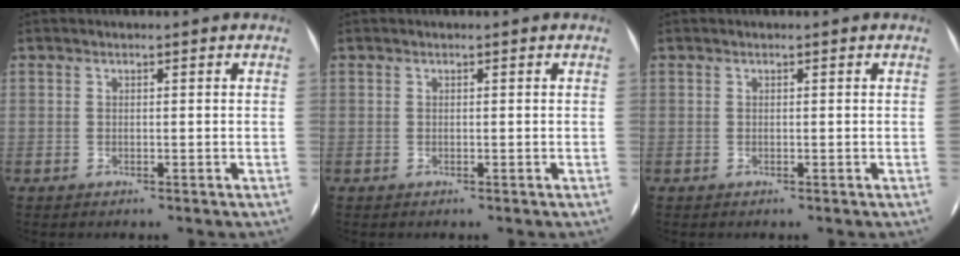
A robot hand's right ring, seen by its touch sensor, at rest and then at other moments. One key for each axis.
{"total": 0.0}
{"total": 0.0}